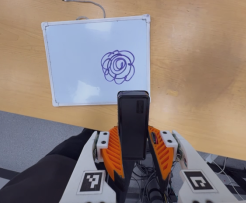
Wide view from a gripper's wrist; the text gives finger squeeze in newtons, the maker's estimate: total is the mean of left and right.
{"total": 4.7, "left": 3.3, "right": 6.2}